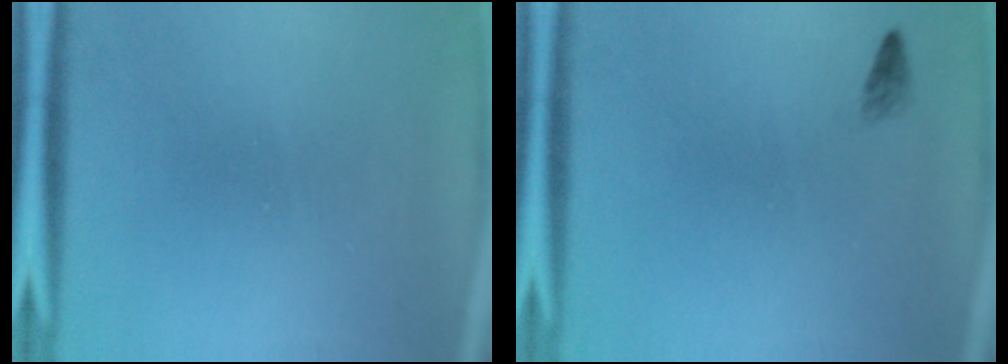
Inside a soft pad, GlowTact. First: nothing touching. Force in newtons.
{"total": 0.8}